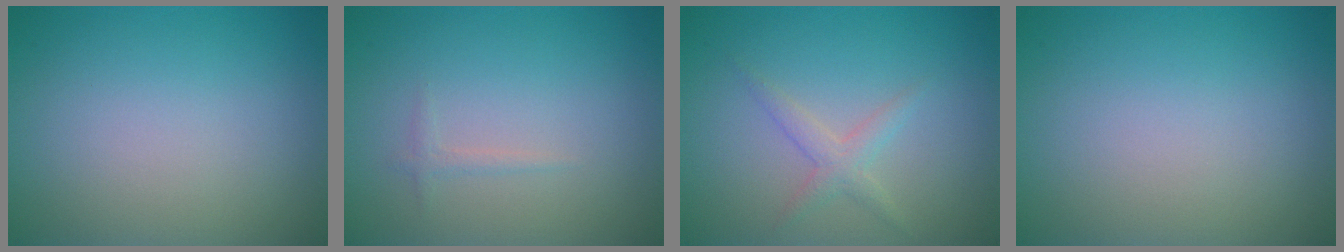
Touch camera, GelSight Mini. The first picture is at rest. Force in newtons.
{"total": 0.7, "press": 0.7, "slide": 0.1}
{"total": 1.7, "press": 1.7, "slide": 0.1}
{"total": 0.0}